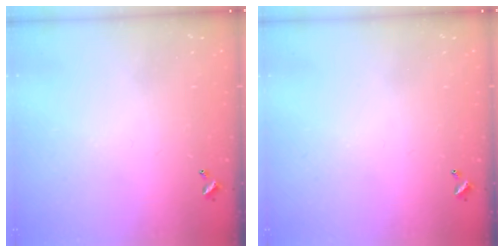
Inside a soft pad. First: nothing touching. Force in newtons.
{"total": 0.0}